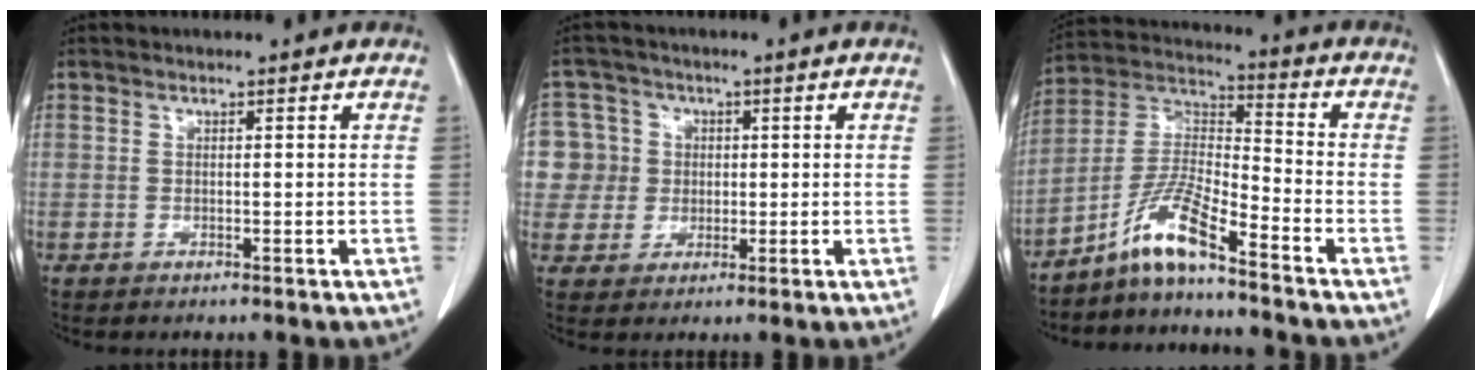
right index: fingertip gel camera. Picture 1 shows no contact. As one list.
[{"total": 8.6, "force": [1.0, 8.5, 0.8], "torque": [-0.026, 0.036, 0.032]}, {"total": 9.0, "force": [-6.7, 0.5, 6.0], "torque": [-0.132, 0.005, -0.133]}]